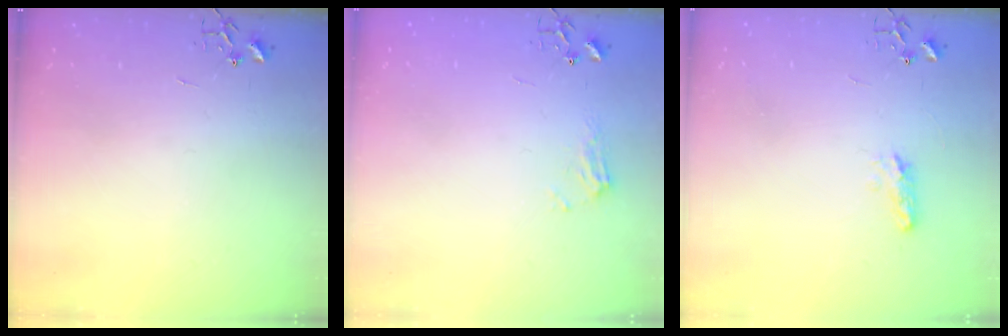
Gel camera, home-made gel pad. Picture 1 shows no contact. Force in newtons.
{"total": 7.2, "press": 7.2, "slide": 0.8}
{"total": 6.5, "press": 6.4, "slide": 0.7}